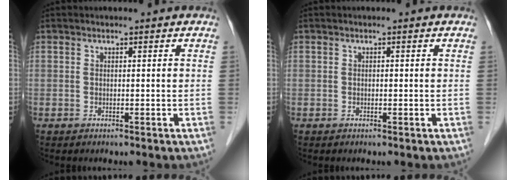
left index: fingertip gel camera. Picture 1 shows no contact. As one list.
[{"total": 0.0}]